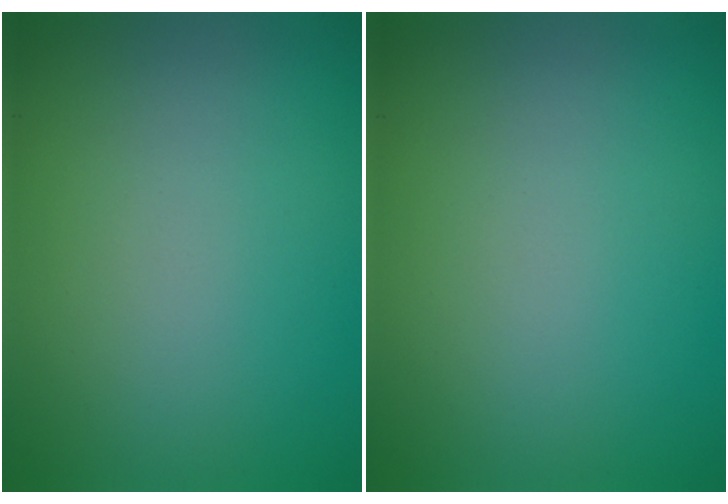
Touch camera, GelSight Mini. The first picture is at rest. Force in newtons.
{"total": 0.0}